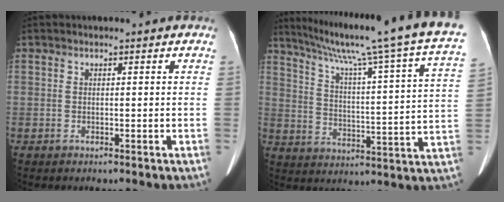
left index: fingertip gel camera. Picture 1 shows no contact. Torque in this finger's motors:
{"motor_torque": [0.74, -1.40, 0.01, 0.07]}